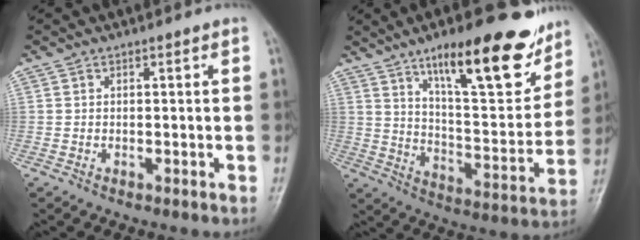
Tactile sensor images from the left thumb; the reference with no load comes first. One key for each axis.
{"total": 21.3, "fx": 13.3, "fy": 6.5, "fz": 15.3, "tx": -0.186, "ty": -0.065, "tz": 0.212}